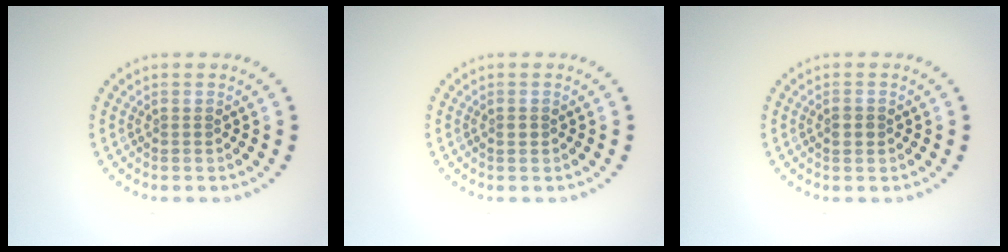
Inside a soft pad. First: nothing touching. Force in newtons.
{"total": 0.6, "press": 0.6, "slide": 0.1}
{"total": 1.4, "press": 1.4, "slide": 0.3}